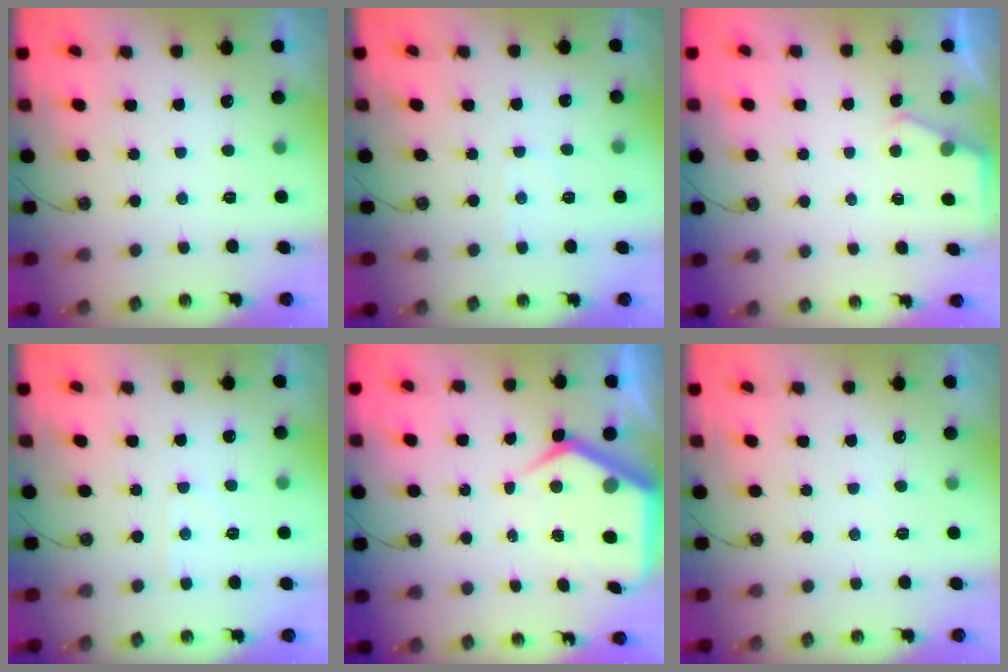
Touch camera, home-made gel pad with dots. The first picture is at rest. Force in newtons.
{"total": 3.3, "press": 3.2, "slide": 0.5}
{"total": 2.6, "press": 2.6, "slide": 0.4}
{"total": 4.1, "press": 4.1, "slide": 0.4}
{"total": 8.6, "press": 8.5, "slide": 0.9}
{"total": 3.9, "press": 3.9, "slide": 0.6}